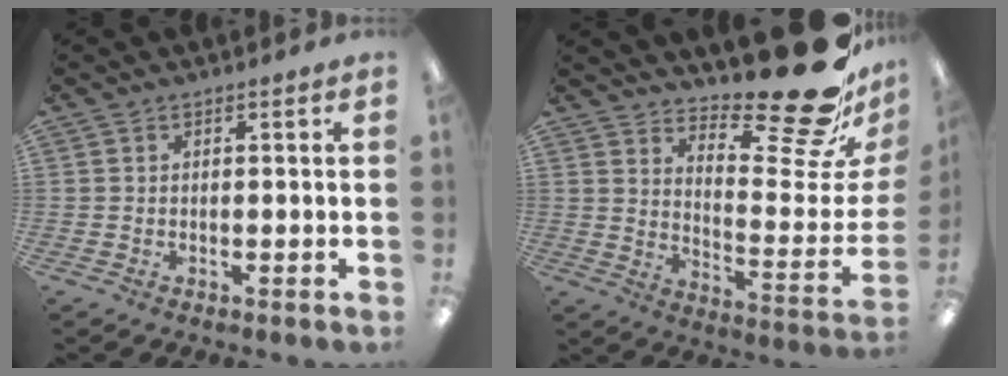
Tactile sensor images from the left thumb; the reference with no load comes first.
{"total": 23.1, "force": [17.0, 6.0, 14.5], "torque": [-0.163, -0.137, 0.270]}